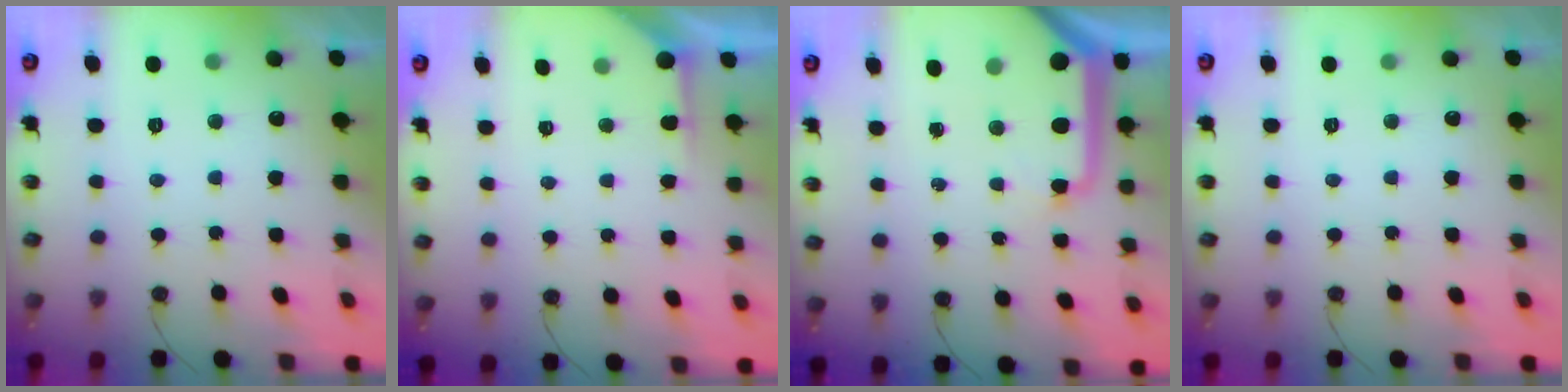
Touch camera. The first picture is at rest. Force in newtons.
{"total": 2.4, "press": 2.4, "slide": 0.3}
{"total": 12.9, "press": 12.8, "slide": 1.2}
{"total": 0.0}